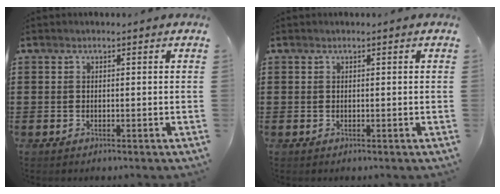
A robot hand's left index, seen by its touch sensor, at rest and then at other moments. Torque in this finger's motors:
{"motor_torque": [-0.04, 0.00, 0.00, 0.01]}